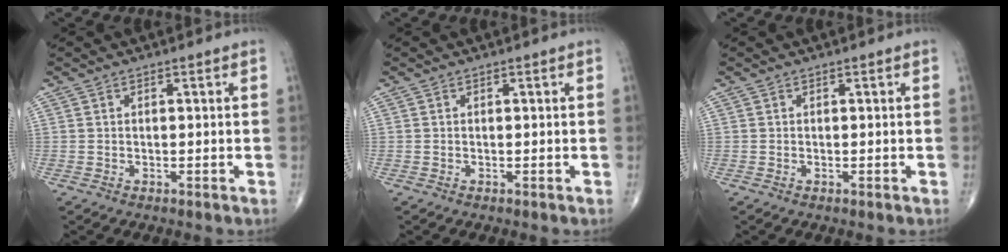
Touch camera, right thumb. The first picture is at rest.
{"total": 0.0}
{"total": 0.0}